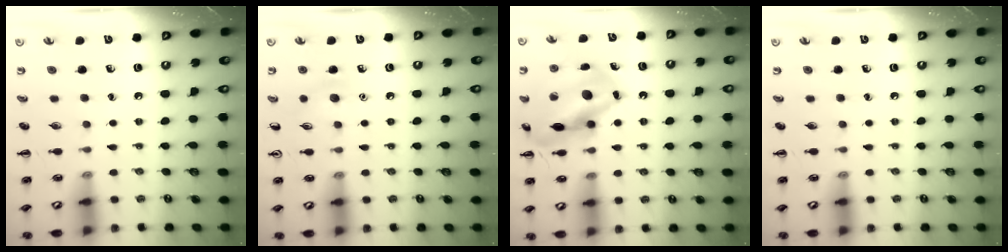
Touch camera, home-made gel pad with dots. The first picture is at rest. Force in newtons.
{"total": 5.4, "press": 5.2, "slide": 1.6}
{"total": 15.0, "press": 14.9, "slide": 1.3}
{"total": 0.0}